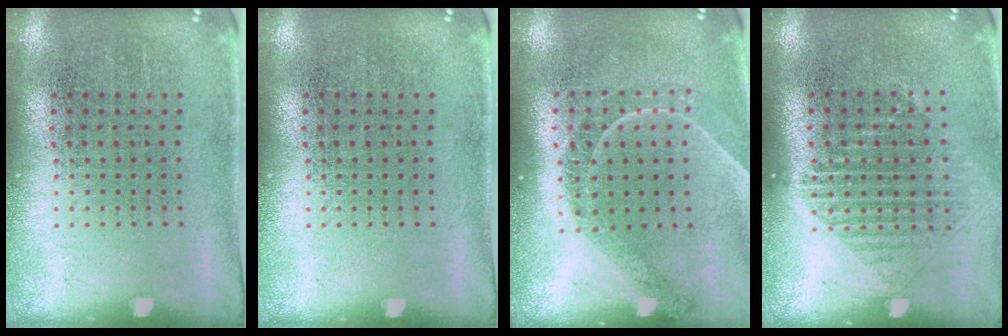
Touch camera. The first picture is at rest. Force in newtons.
{"total": 0.0}
{"total": 1.2, "press": 1.1, "slide": 0.4}
{"total": 1.2, "press": 1.1, "slide": 0.6}